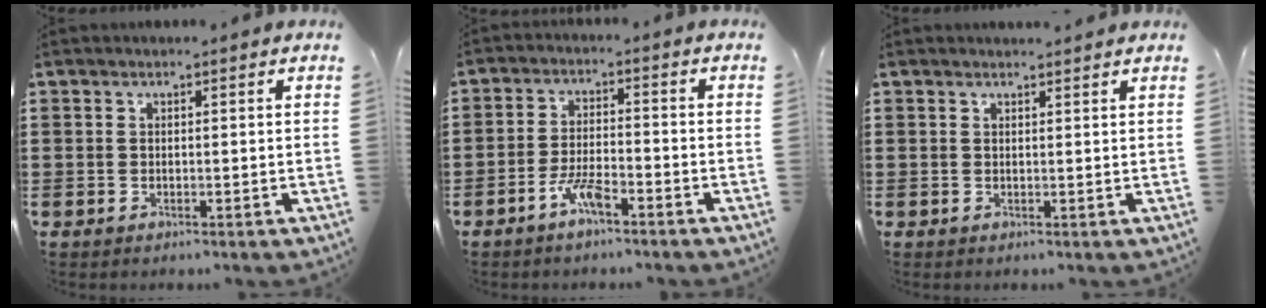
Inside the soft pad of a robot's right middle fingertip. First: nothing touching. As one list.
[{"total": 4.8, "force": [-3.3, 0.9, 3.3], "torque": [-0.081, -0.001, -0.068]}, {"total": 1.1, "force": [1.0, -0.1, 0.2], "torque": [0.003, -0.003, 0.018]}]